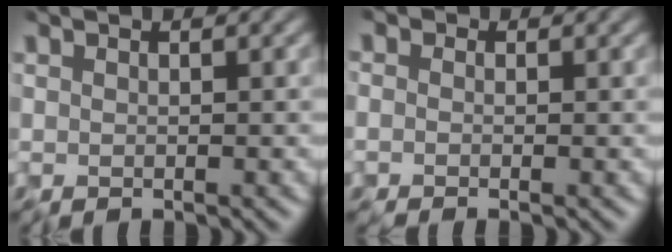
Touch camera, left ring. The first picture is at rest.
{"total": 0.8, "force": [0.0, 0.6, 0.4], "torque": [-0.010, 0.001, -0.020]}